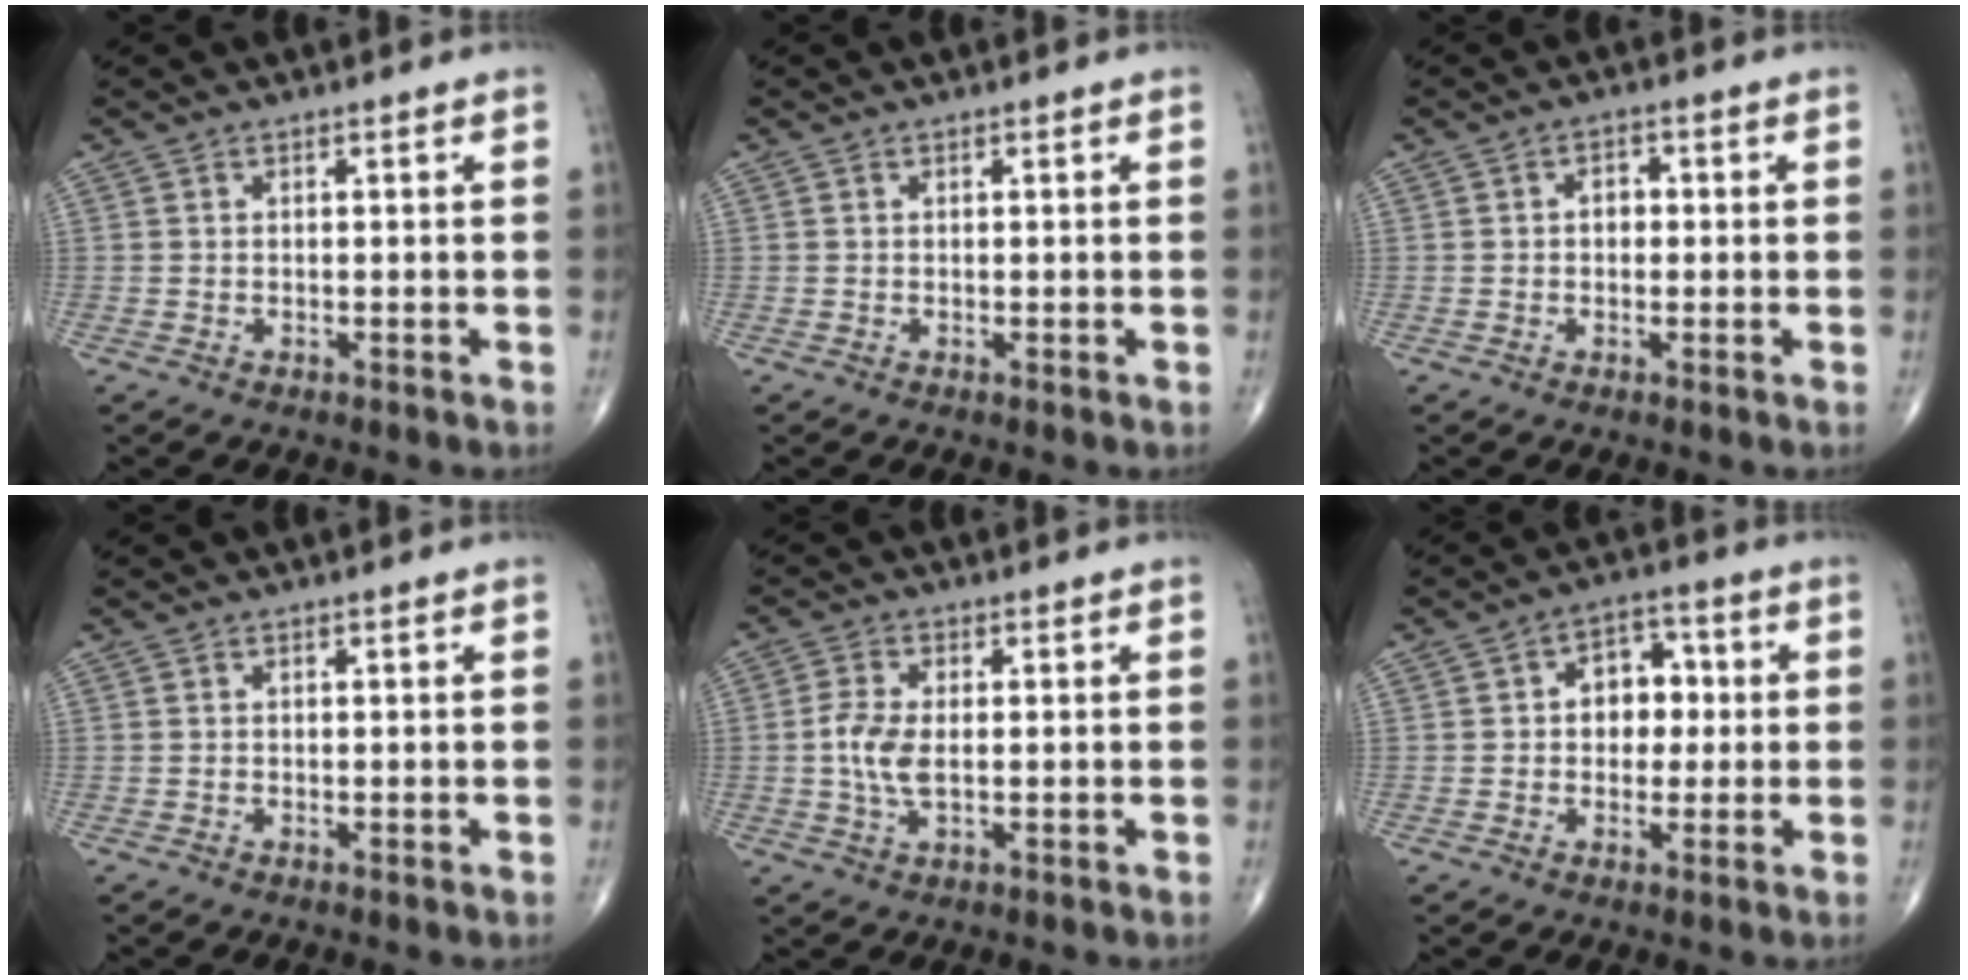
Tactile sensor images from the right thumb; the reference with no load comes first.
{"total": 0.0}
{"total": 2.4, "force": [0.0, 1.8, 1.6], "torque": [-0.012, 0.010, -0.004]}
{"total": 0.0}
{"total": 5.7, "force": [-0.1, 2.9, 5.0], "torque": [-0.113, 0.000, -0.005]}
{"total": 7.4, "force": [0.5, 5.5, 4.9], "torque": [-0.031, 0.017, 0.001]}